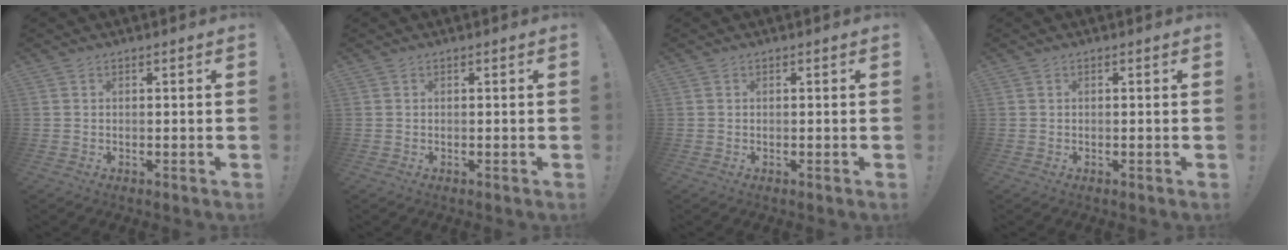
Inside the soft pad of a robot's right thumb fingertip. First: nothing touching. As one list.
[{"total": 0.0}, {"total": 0.0}, {"total": 0.0}]